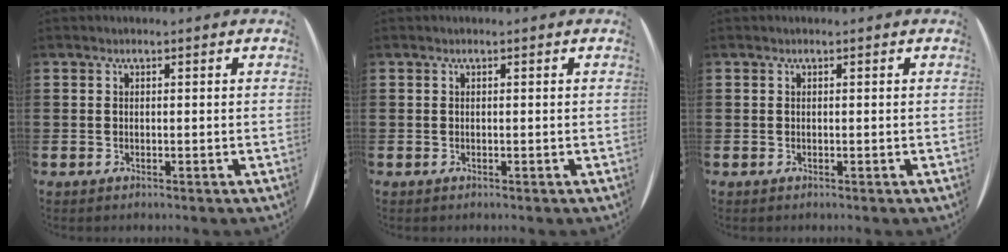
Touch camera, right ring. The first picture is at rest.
{"total": 0.0}
{"total": 0.0}